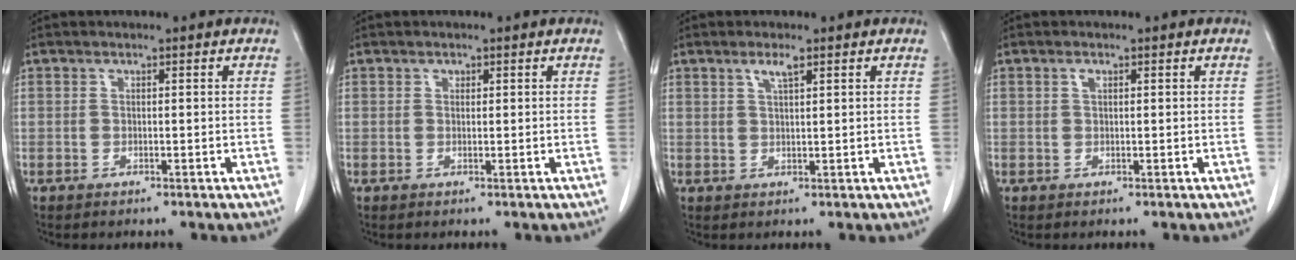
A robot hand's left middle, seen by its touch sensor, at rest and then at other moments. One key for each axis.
{"total": 0.5, "fx": 0.3, "fy": 0.4, "fz": 0.2, "tx": 0.002, "ty": 0.000, "tz": 0.002}
{"total": 2.1, "fx": 1.3, "fy": 0.2, "fz": 1.7, "tx": -0.035, "ty": 0.001, "tz": 0.026}
{"total": 0.8, "fx": 0.4, "fy": 0.4, "fz": 0.6, "tx": -0.010, "ty": 0.001, "tz": 0.005}